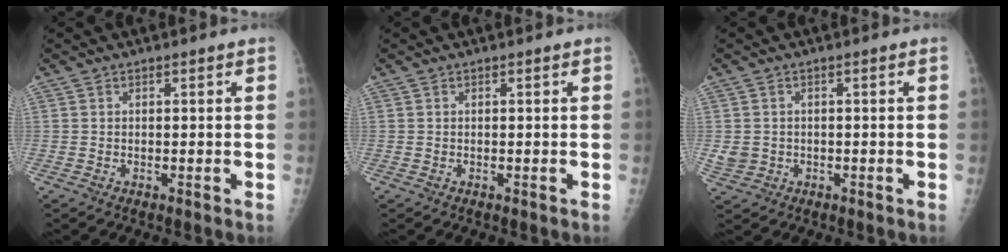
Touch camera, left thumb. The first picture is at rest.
{"total": 0.0}
{"total": 2.9, "force": [-0.4, 2.7, 0.9], "torque": [-0.011, 0.005, 0.000]}